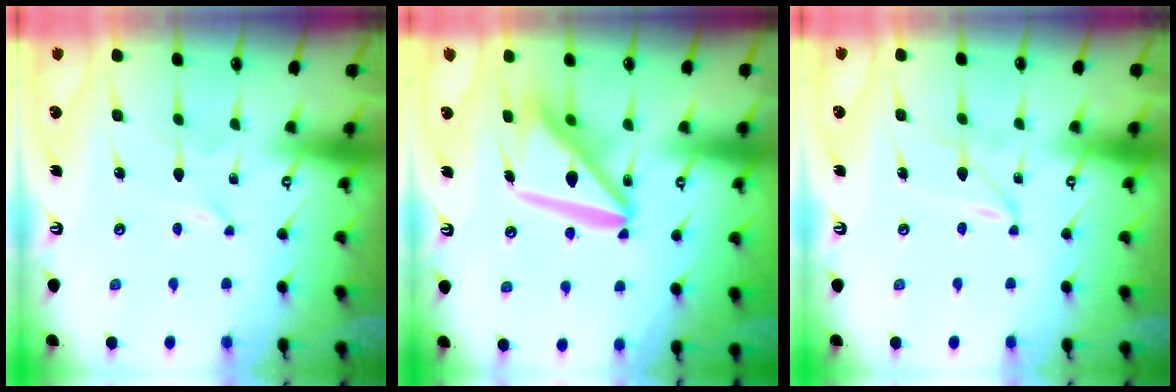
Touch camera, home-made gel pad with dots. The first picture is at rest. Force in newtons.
{"total": 15.4, "press": 15.3, "slide": 2.0}
{"total": 2.2, "press": 2.2, "slide": 0.1}